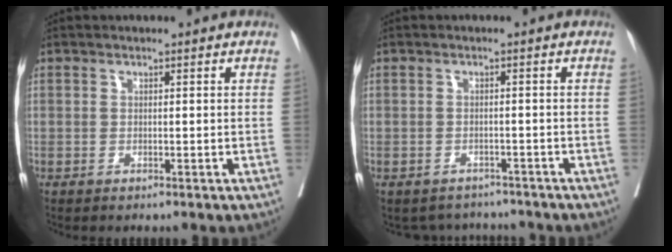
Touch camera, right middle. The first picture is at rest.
{"total": 6.7, "force": [-6.4, 2.0, 0.6], "torque": [-0.013, 0.013, -0.079]}